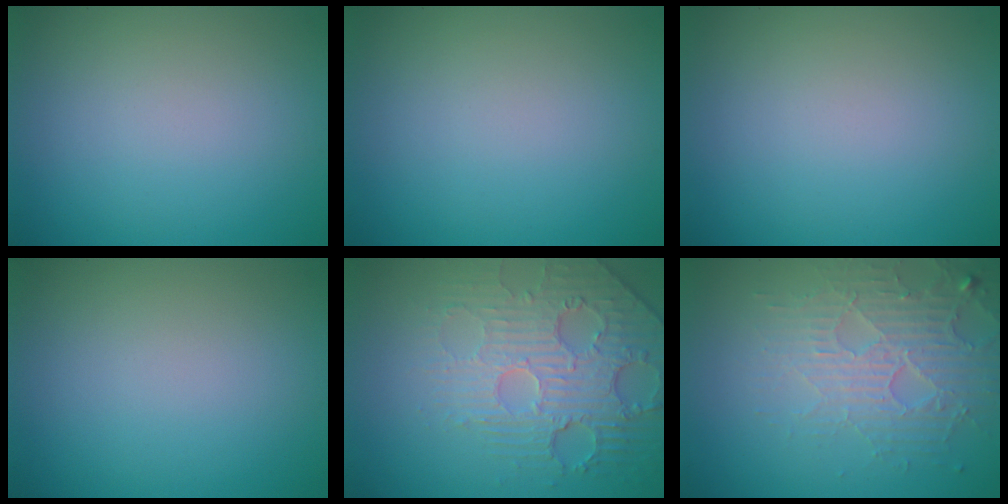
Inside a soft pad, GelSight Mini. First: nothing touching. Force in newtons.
{"total": 0.0}
{"total": 0.0}
{"total": 0.0}
{"total": 4.5, "press": 4.2, "slide": 1.6}
{"total": 3.9, "press": 3.8, "slide": 1.0}